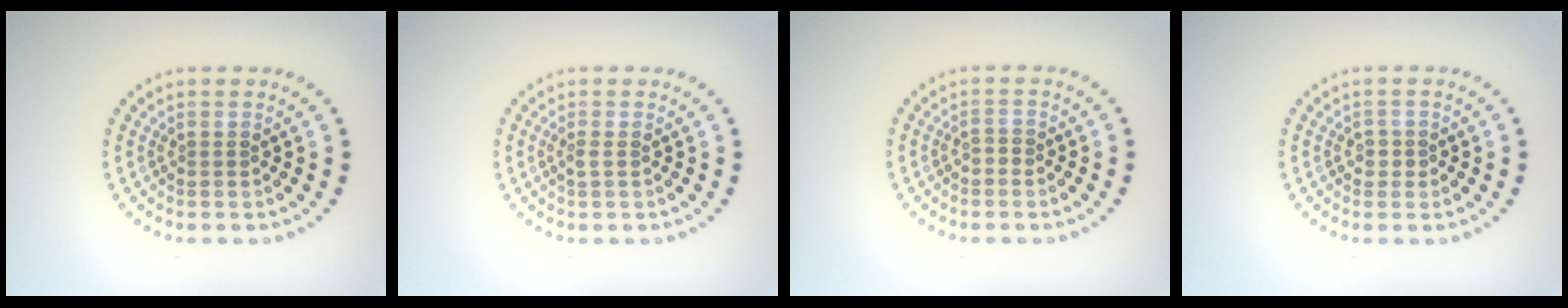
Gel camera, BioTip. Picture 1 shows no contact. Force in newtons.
{"total": 0.8, "press": 0.6, "slide": 0.5}
{"total": 0.8, "press": 0.7, "slide": 0.3}
{"total": 1.1, "press": 1.0, "slide": 0.5}